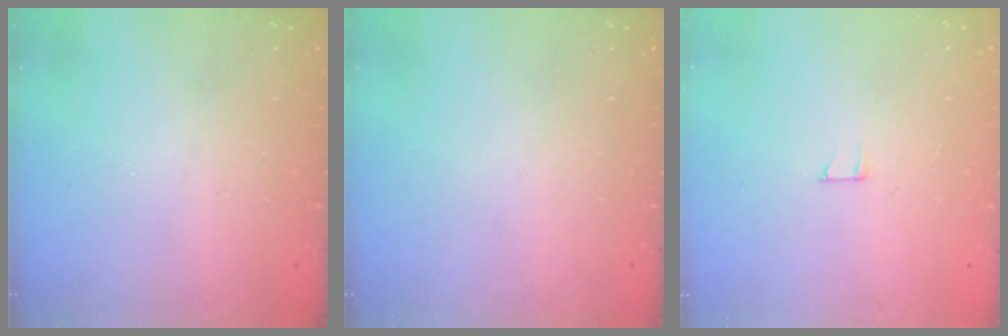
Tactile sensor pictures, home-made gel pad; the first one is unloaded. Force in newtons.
{"total": 0.0}
{"total": 3.9, "press": 3.9, "slide": 0.2}